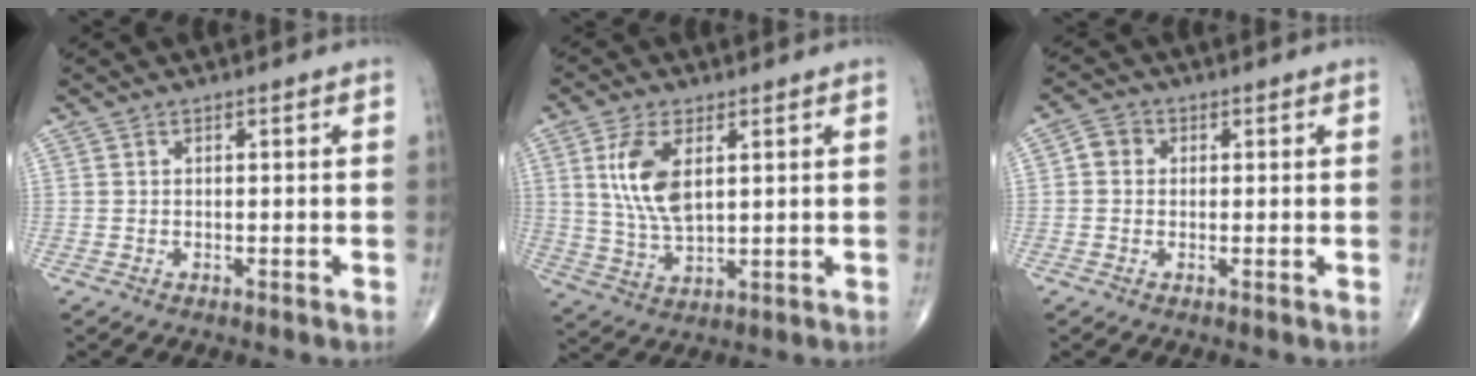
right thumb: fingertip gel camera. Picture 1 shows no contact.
{"total": 9.9, "force": [2.9, 4.8, 8.1], "torque": [-0.161, -0.014, 0.060]}
{"total": 3.1, "force": [0.3, 2.7, 1.4], "torque": [-0.011, 0.008, -0.002]}